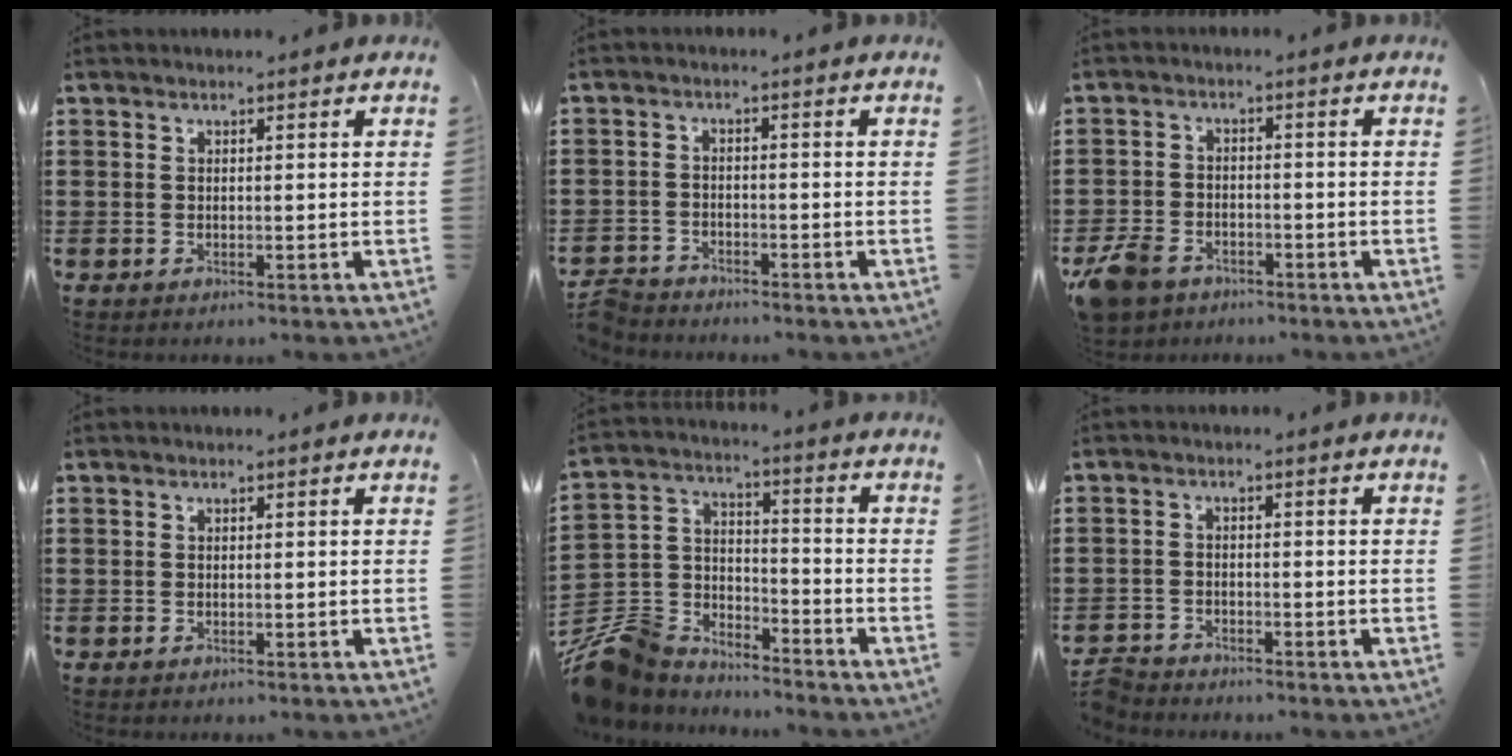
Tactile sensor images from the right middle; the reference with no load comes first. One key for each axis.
{"total": 3.5, "fx": -3.4, "fy": 0.6, "fz": 0.1, "tx": -0.021, "ty": -0.004, "tz": -0.078}
{"total": 5.2, "fx": -4.2, "fy": 2.4, "fz": 1.9, "tx": -0.064, "ty": -0.003, "tz": -0.092}
{"total": 0.0}
{"total": 8.1, "fx": -6.9, "fy": 4.1, "fz": 1.2, "tx": -0.053, "ty": 0.009, "tz": -0.138}
{"total": 2.8, "fx": -2.8, "fy": 0.5, "fz": 0.2, "tx": -0.022, "ty": -0.004, "tz": -0.065}